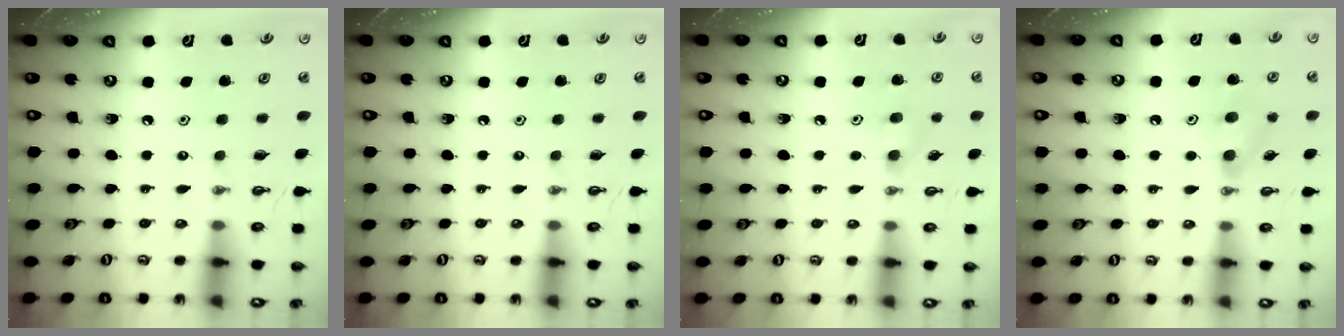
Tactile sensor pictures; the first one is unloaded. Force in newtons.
{"total": 0.0}
{"total": 4.1, "press": 4.0, "slide": 1.2}
{"total": 6.3, "press": 6.2, "slide": 1.3}